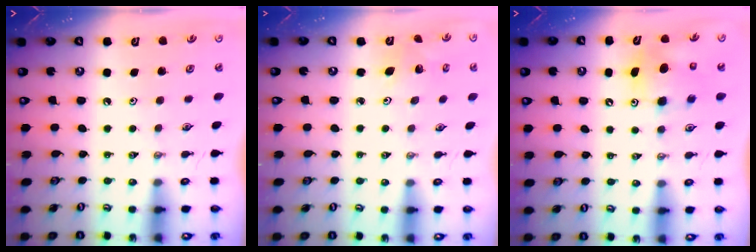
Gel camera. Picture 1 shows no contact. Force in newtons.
{"total": 3.2, "press": 3.1, "slide": 0.3}
{"total": 8.0, "press": 7.9, "slide": 1.2}